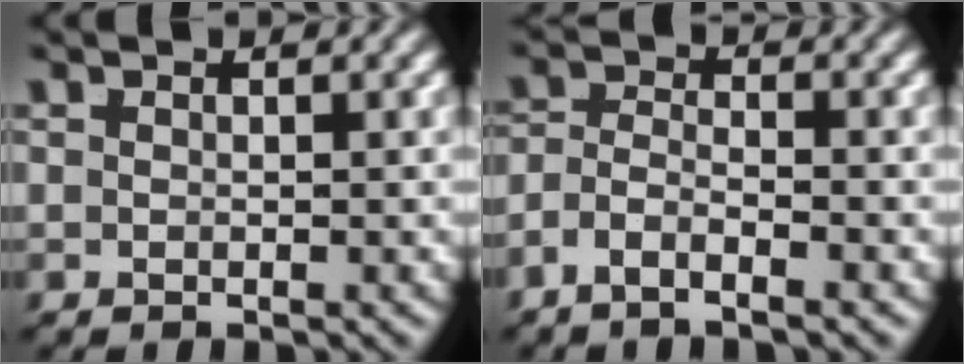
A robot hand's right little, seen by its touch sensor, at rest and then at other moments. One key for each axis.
{"total": 3.3, "fx": -2.2, "fy": 1.6, "fz": 1.8, "tx": -0.041, "ty": -0.017, "tz": -0.036}